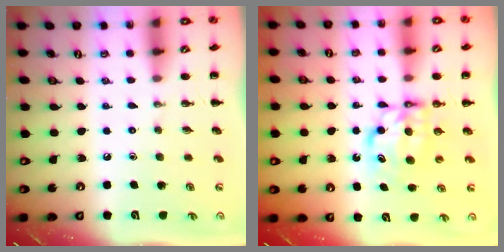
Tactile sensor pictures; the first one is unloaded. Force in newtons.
{"total": 6.6, "press": 6.6, "slide": 0.5}